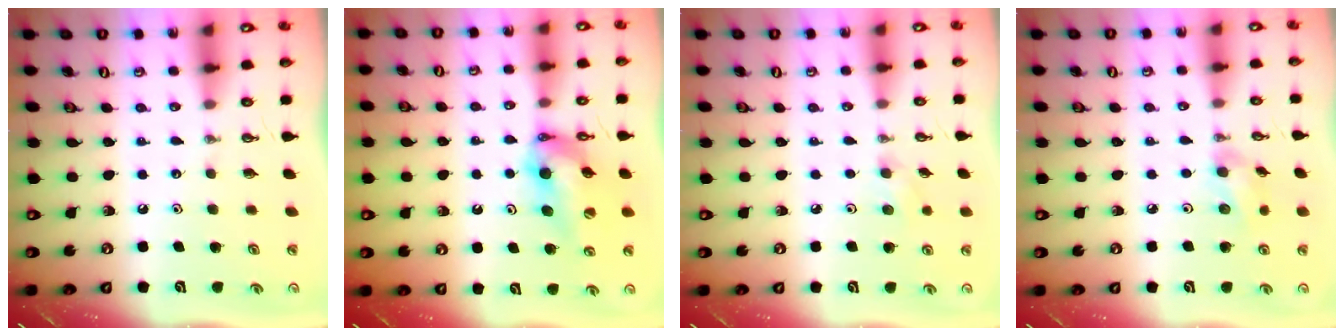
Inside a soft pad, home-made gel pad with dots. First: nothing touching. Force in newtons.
{"total": 10.8, "press": 10.7, "slide": 1.5}
{"total": 5.0, "press": 4.7, "slide": 1.9}
{"total": 7.8, "press": 7.4, "slide": 2.5}